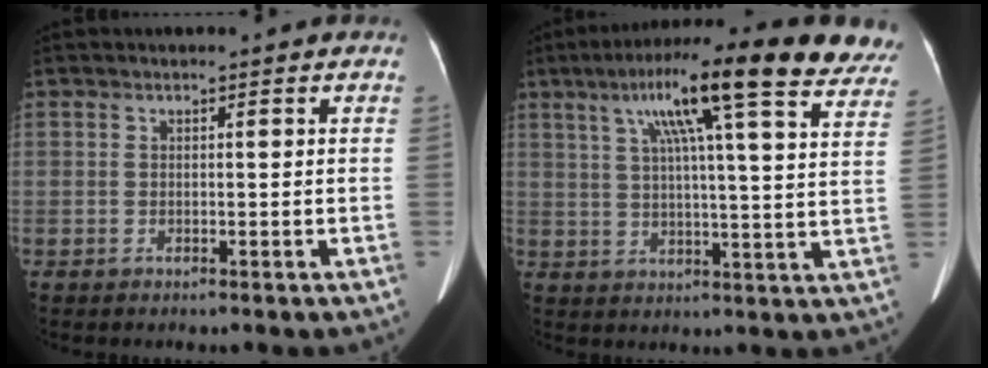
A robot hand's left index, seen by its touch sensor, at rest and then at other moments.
{"total": 22.5, "force": [15.0, 2.2, 16.7], "torque": [-0.261, 0.040, 0.190]}